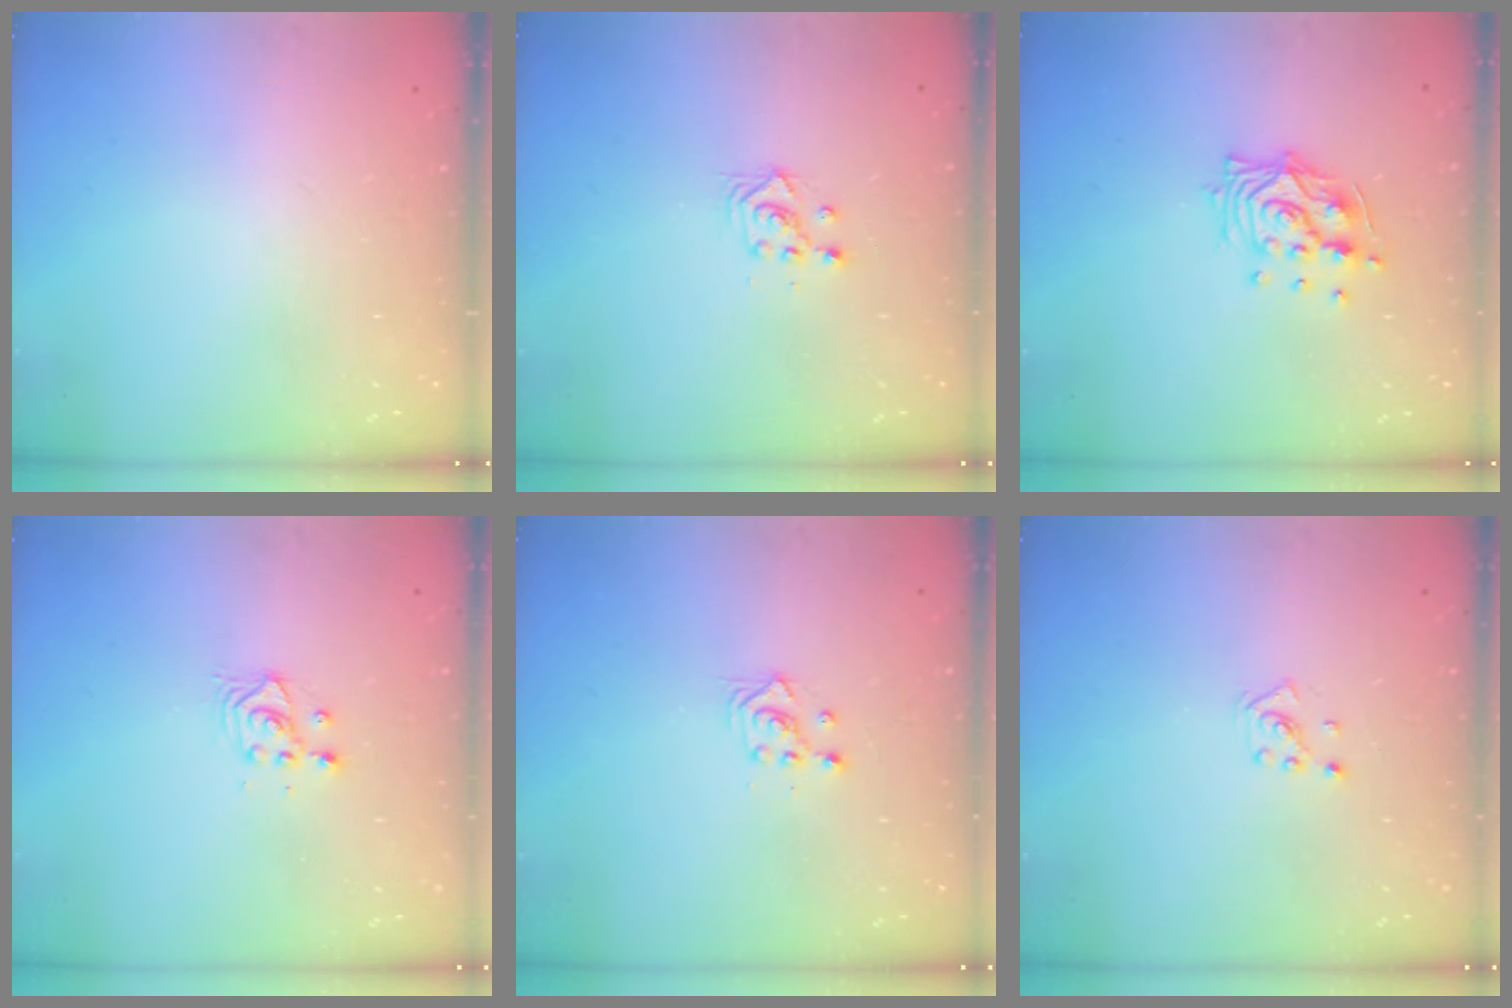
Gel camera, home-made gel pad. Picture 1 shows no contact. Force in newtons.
{"total": 2.3, "press": 2.3, "slide": 0.1}
{"total": 11.7, "press": 11.7, "slide": 0.6}
{"total": 3.4, "press": 3.4, "slide": 0.4}
{"total": 2.3, "press": 2.3, "slide": 0.3}
{"total": 2.2, "press": 2.2, "slide": 0.6}